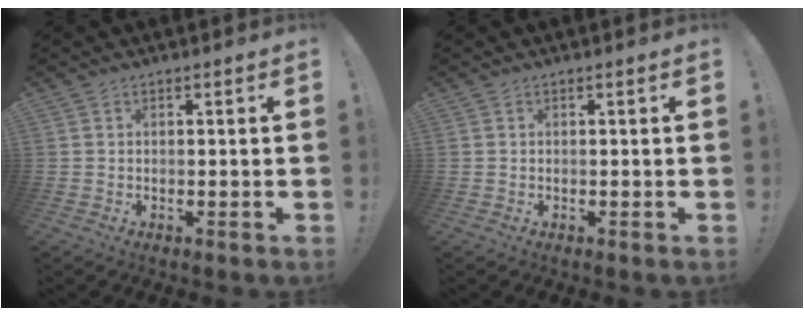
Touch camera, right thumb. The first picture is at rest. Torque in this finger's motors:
{"motor_torque": [0.00, 0.00, -0.02, 0.02, 0.00]}